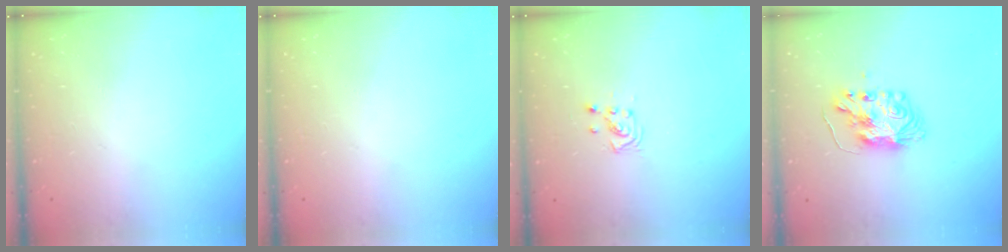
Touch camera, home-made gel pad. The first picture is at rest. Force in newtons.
{"total": 0.0}
{"total": 2.9, "press": 2.9, "slide": 0.3}
{"total": 9.1, "press": 9.0, "slide": 0.9}